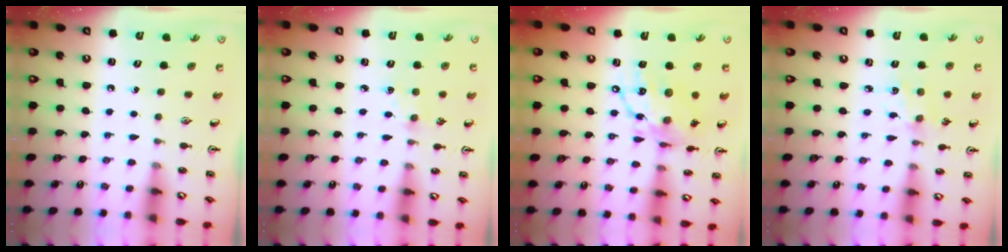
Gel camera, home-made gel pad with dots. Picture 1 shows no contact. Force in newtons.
{"total": 2.9, "press": 2.9, "slide": 0.4}
{"total": 14.0, "press": 13.9, "slide": 1.6}
{"total": 2.9, "press": 2.8, "slide": 0.8}